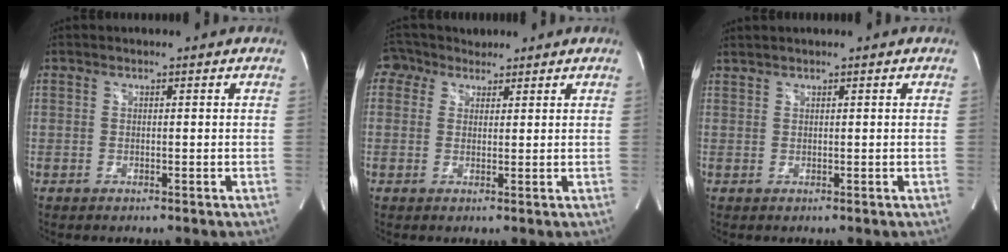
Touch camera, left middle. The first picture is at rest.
{"total": 4.3, "force": [2.8, 3.2, 0.3], "torque": [-0.019, 0.032, 0.053]}
{"total": 1.1, "force": [1.1, -0.1, 0.3], "torque": [-0.013, 0.012, 0.028]}